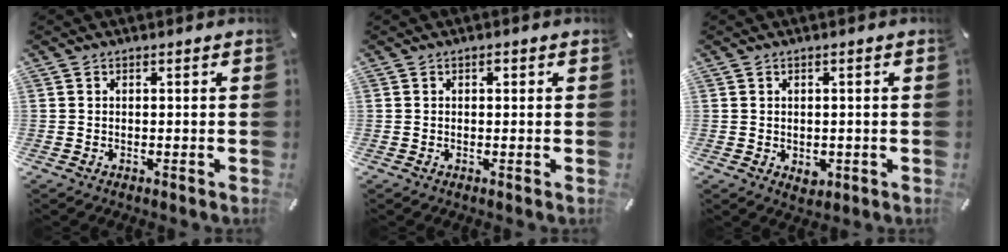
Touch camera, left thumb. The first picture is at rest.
{"total": 0.9, "force": [0.3, 0.6, 0.7], "torque": [-0.014, 0.003, 0.004]}
{"total": 2.6, "force": [-0.6, 2.1, 1.4], "torque": [-0.014, 0.001, -0.011]}